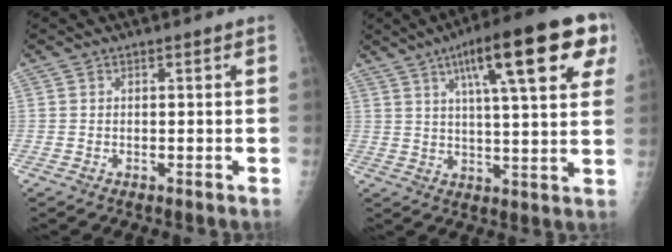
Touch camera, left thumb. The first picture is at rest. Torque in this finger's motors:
{"motor_torque": [2.63, 2.37, 1.50, -0.72, 0.17]}